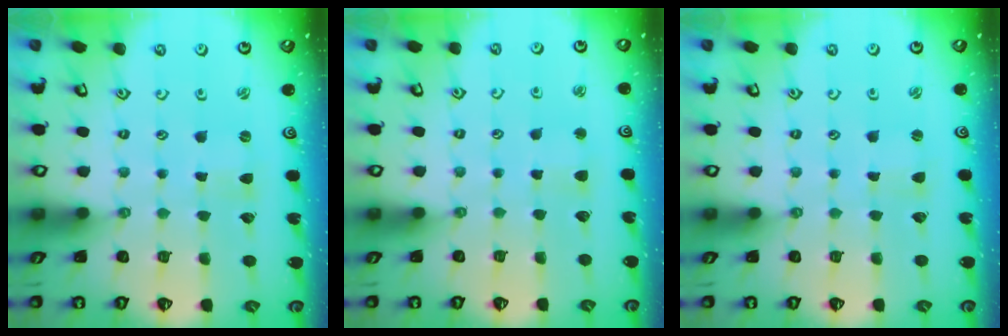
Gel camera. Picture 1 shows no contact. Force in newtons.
{"total": 2.8, "press": 2.8, "slide": 0.3}
{"total": 1.0, "press": 1.0, "slide": 0.1}